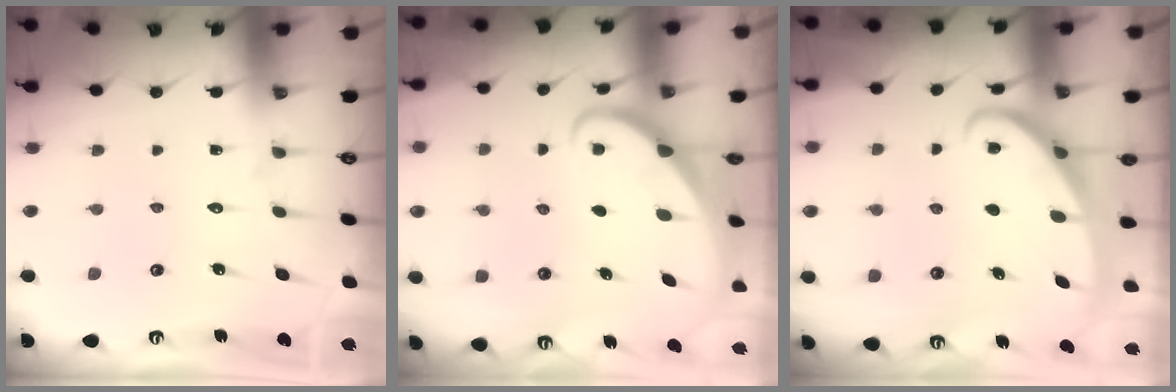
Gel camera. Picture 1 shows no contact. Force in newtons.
{"total": 2.0, "press": 2.0, "slide": 0.2}
{"total": 2.9, "press": 2.9, "slide": 0.3}